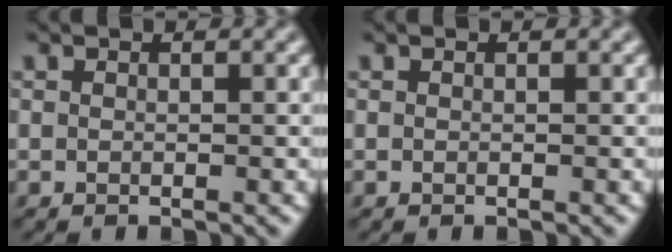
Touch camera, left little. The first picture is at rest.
{"total": 0.0}